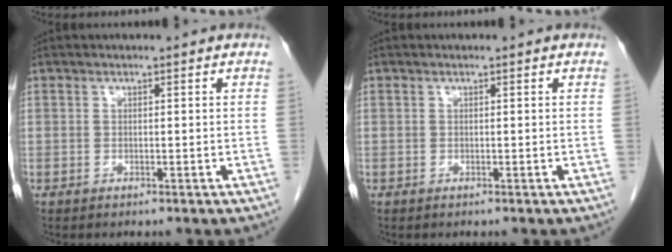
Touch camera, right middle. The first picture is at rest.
{"total": 0.0}